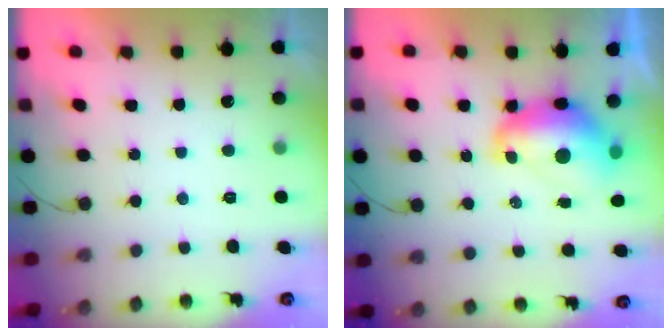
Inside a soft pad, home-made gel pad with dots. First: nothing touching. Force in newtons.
{"total": 11.5, "press": 11.4, "slide": 1.2}